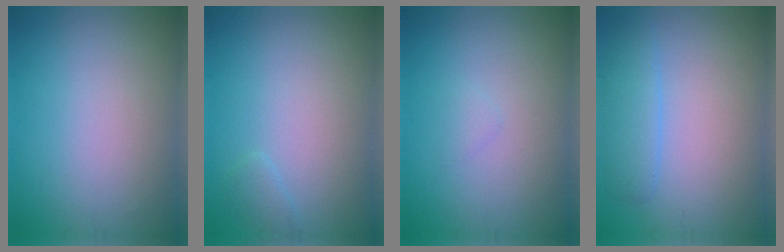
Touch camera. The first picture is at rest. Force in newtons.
{"total": 0.8, "press": 0.8, "slide": 0.1}
{"total": 0.6, "press": 0.6, "slide": 0.1}
{"total": 2.5, "press": 2.5, "slide": 0.2}